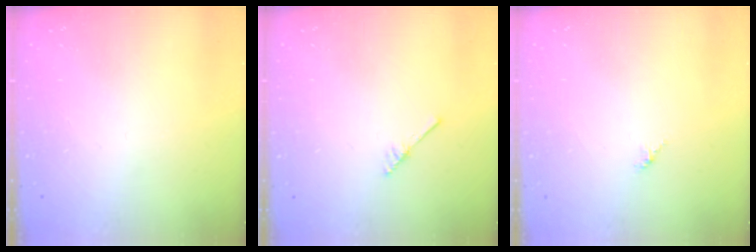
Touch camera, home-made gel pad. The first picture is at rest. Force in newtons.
{"total": 2.5, "press": 2.4, "slide": 0.3}
{"total": 1.5, "press": 1.4, "slide": 0.4}